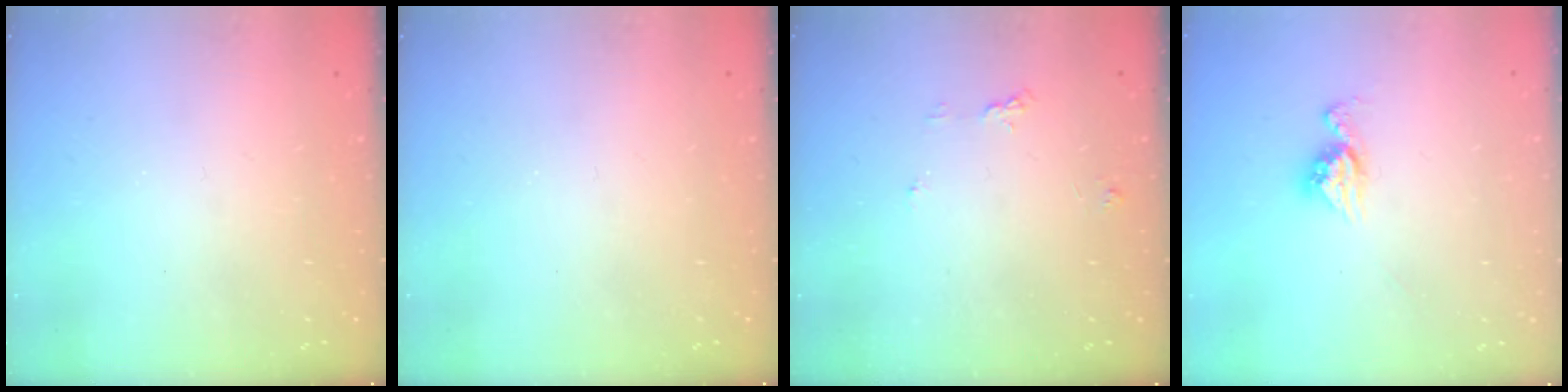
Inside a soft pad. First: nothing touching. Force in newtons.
{"total": 0.0}
{"total": 4.3, "press": 4.3, "slide": 0.4}
{"total": 9.0, "press": 8.9, "slide": 0.7}